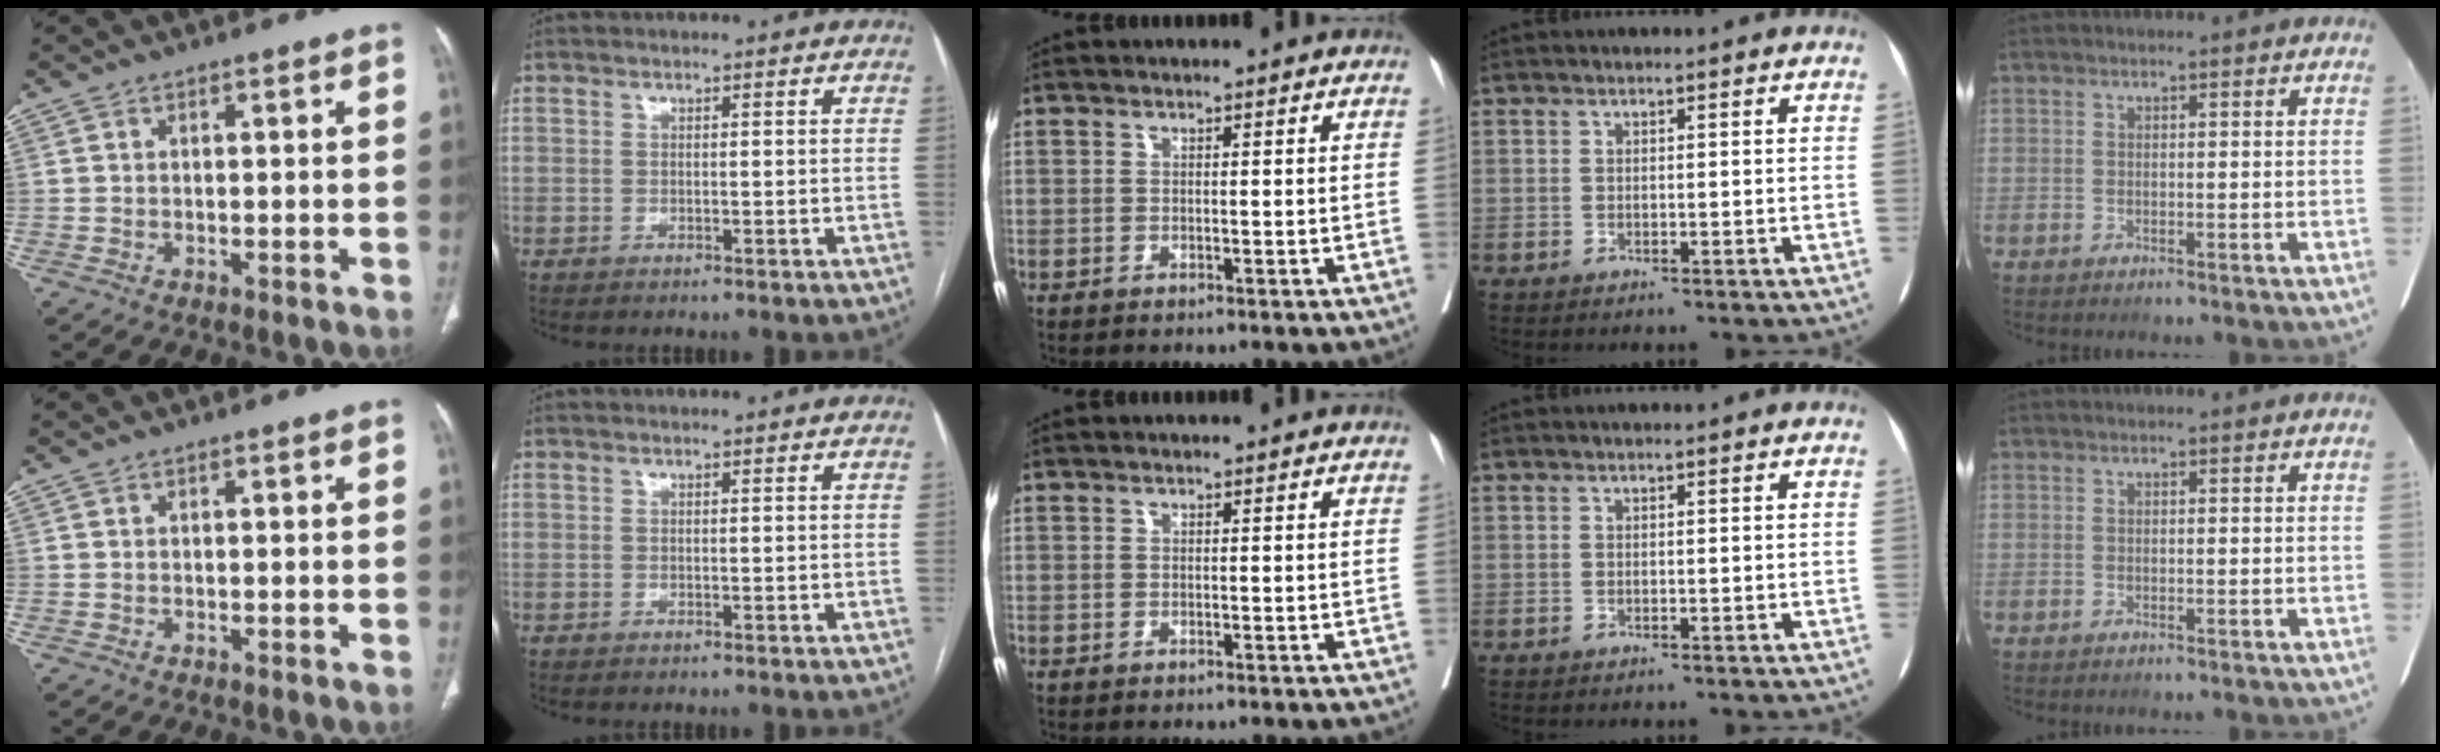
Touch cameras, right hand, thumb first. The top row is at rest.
{}